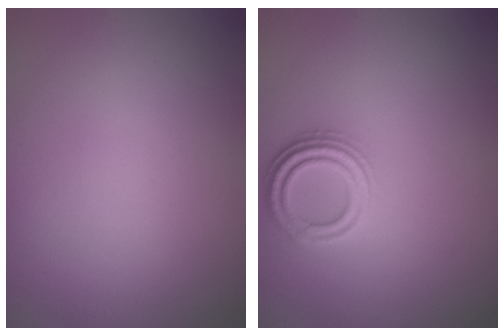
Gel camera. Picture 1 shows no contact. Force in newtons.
{"total": 3.2, "press": 2.7, "slide": 1.8}